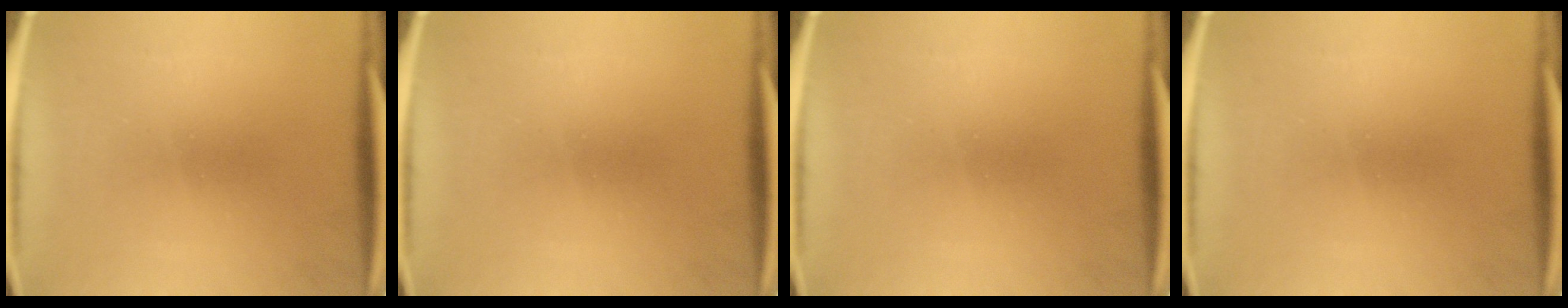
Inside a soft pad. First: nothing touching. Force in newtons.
{"total": 0.0}
{"total": 0.0}
{"total": 0.0}